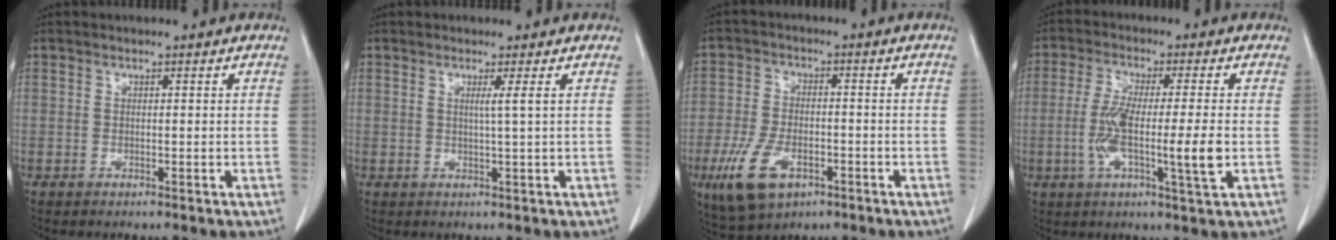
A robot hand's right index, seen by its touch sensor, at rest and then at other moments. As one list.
[{"total": 1.6, "force": [0.4, -0.7, 1.4], "torque": [-0.024, -0.002, 0.007]}, {"total": 9.6, "force": [-4.6, 4.9, 6.9], "torque": [-0.148, -0.006, -0.075]}, {"total": 10.3, "force": [-1.7, 0.4, 10.1], "torque": [-0.188, -0.010, -0.035]}]